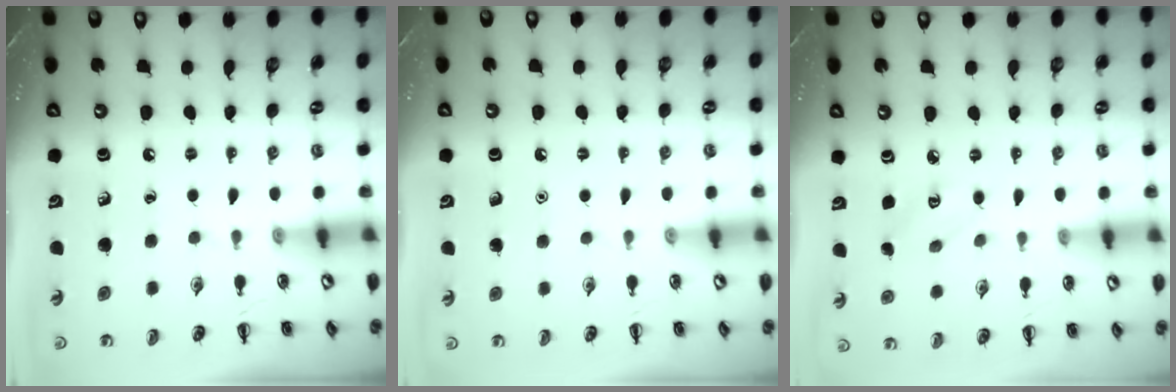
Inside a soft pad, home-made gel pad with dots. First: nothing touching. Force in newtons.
{"total": 1.5, "press": 1.5, "slide": 0.1}
{"total": 3.3, "press": 3.2, "slide": 0.9}